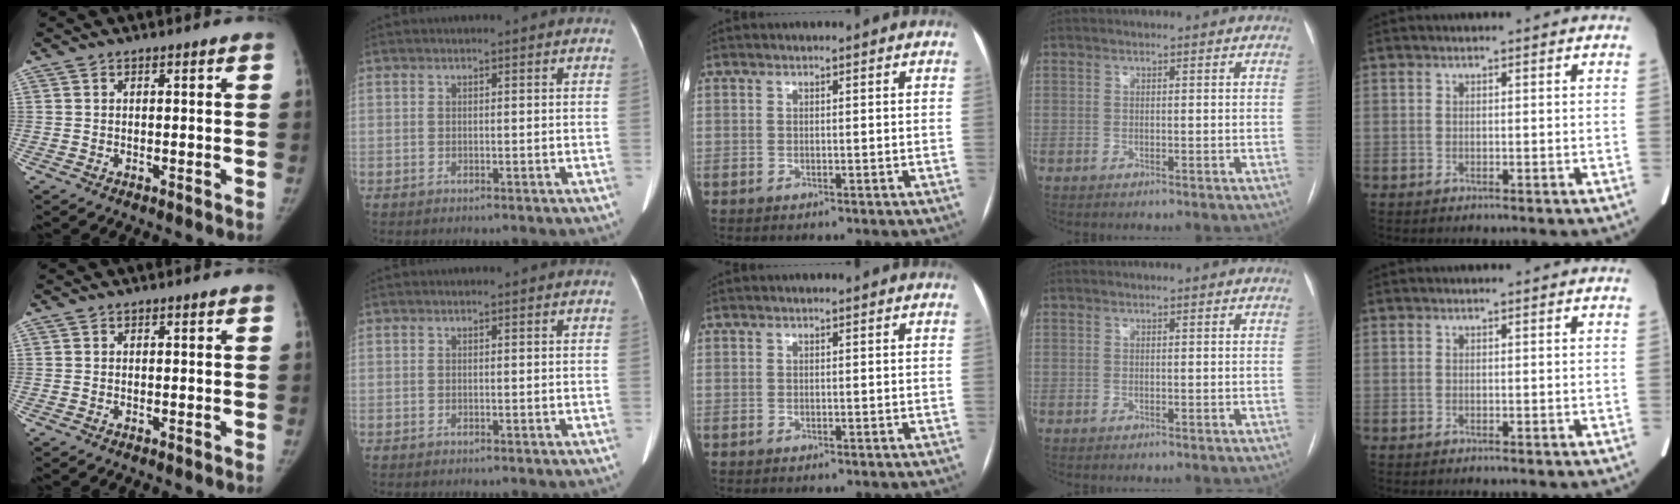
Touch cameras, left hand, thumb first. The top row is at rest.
{}